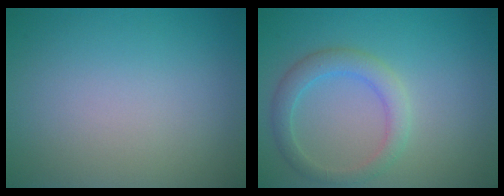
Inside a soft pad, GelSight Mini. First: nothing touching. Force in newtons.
{"total": 2.8, "press": 2.8, "slide": 0.1}